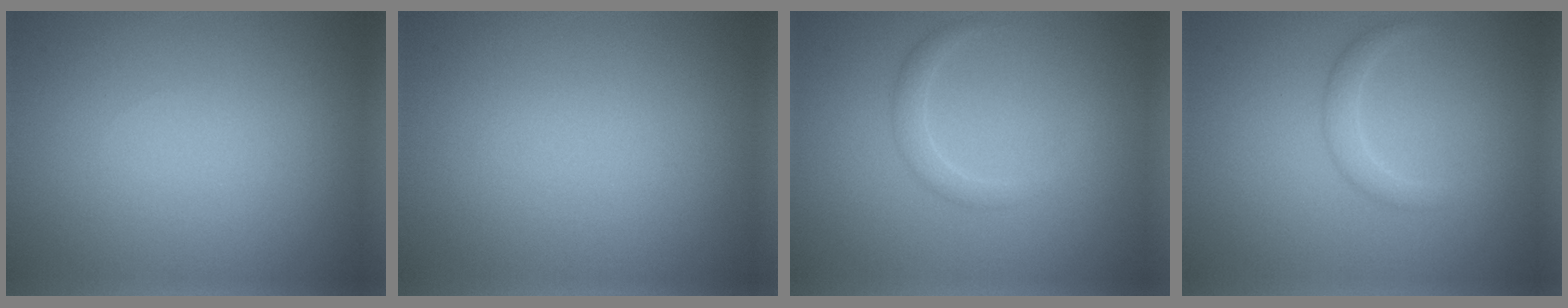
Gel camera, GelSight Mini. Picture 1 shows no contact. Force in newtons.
{"total": 0.0}
{"total": 1.6, "press": 1.6, "slide": 0.1}
{"total": 1.6, "press": 1.6, "slide": 0.1}